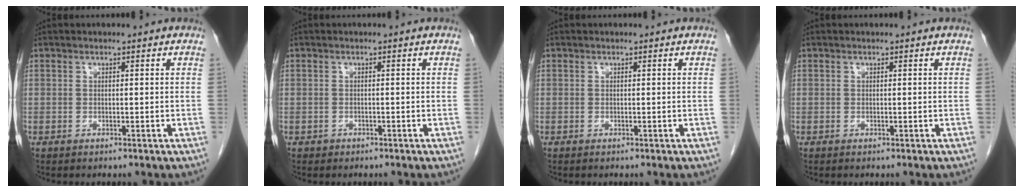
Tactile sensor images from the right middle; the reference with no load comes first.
{"total": 0.5, "force": [-0.4, 0.4, 0.0], "torque": [-0.009, 0.002, -0.005]}
{"total": 0.0}
{"total": 0.0}